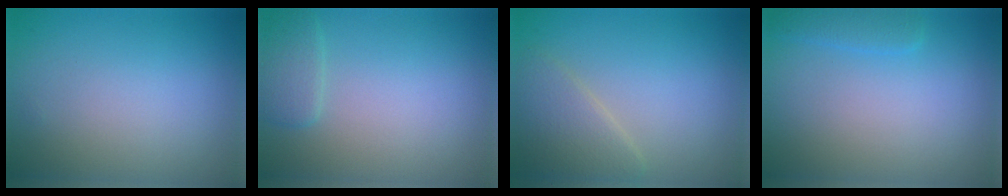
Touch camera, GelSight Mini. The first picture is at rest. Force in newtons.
{"total": 1.6, "press": 1.6, "slide": 0.1}
{"total": 2.8, "press": 2.8, "slide": 0.3}
{"total": 1.4, "press": 1.4, "slide": 0.1}